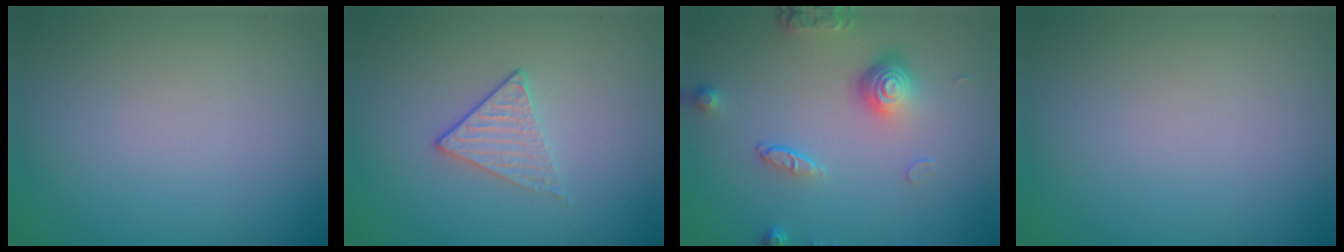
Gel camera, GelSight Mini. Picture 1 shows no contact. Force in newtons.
{"total": 1.7, "press": 1.4, "slide": 1.0}
{"total": 4.4, "press": 3.2, "slide": 3.1}
{"total": 0.0}